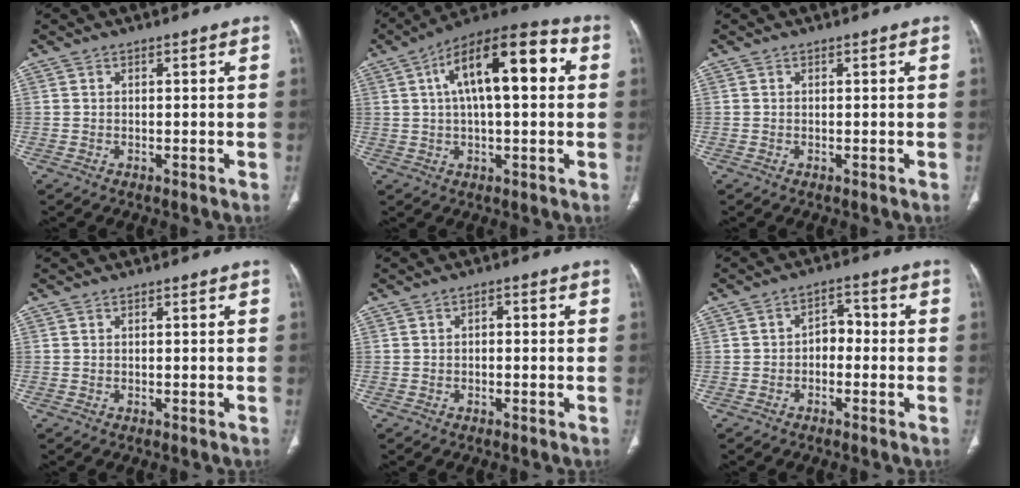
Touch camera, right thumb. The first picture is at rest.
{"total": 17.7, "force": [4.0, 7.1, 15.7], "torque": [-0.234, 0.030, 0.054]}
{"total": 0.0}
{"total": 0.0}
{"total": 1.4, "force": [-0.1, 1.0, 1.0], "torque": [-0.011, 0.008, -0.006]}
{"total": 4.1, "force": [-1.1, 3.0, 2.7], "torque": [-0.024, 0.026, -0.027]}